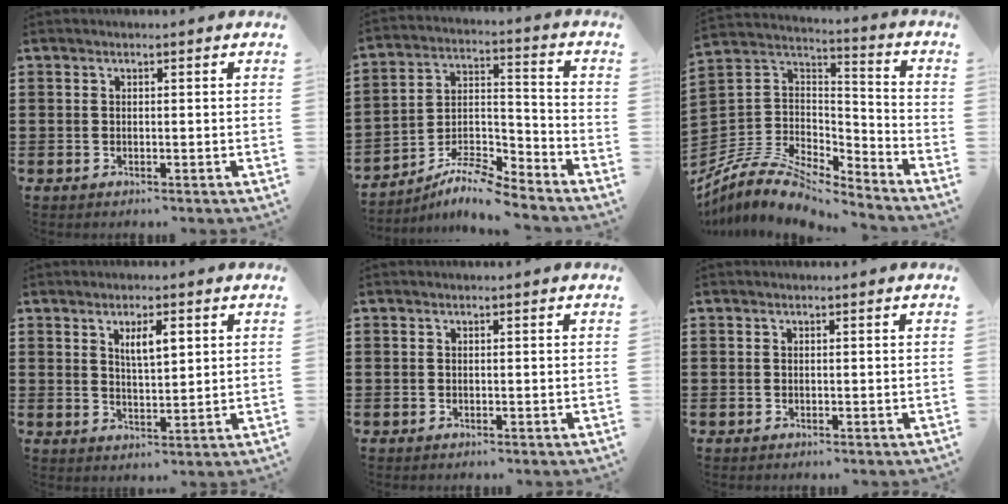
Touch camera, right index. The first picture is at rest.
{"total": 8.0, "force": [-7.6, 1.0, 2.6], "torque": [-0.044, 0.016, -0.147]}
{"total": 8.1, "force": [-6.8, 3.0, 3.3], "torque": [-0.082, 0.004, -0.135]}
{"total": 4.0, "force": [1.7, 1.3, 3.4], "torque": [-0.054, 0.000, 0.024]}
{"total": 0.0}
{"total": 0.0}